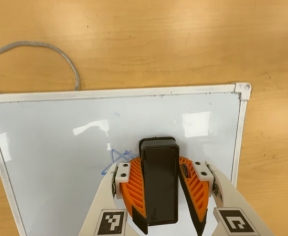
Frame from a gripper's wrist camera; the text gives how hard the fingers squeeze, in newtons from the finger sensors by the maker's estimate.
{"total": 14.9, "left": 16.9, "right": 12.9}